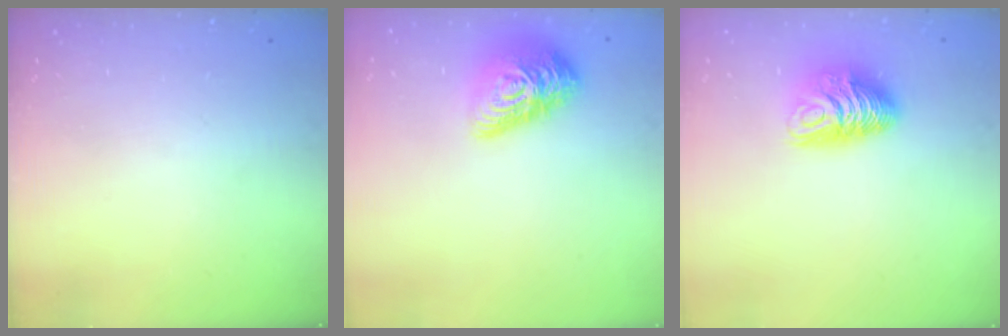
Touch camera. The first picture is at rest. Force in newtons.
{"total": 15.7, "press": 15.7, "slide": 0.7}
{"total": 10.3, "press": 10.3, "slide": 0.4}